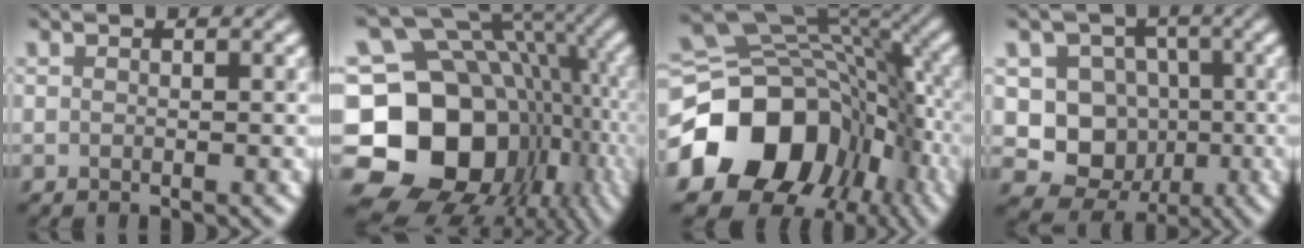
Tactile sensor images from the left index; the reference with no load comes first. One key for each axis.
{"total": 19.9, "fx": -4.7, "fy": 15.3, "fz": 11.8, "tx": -0.221, "ty": -0.010, "tz": -0.069}
{"total": 16.1, "fx": -5.4, "fy": 12.5, "fz": 8.6, "tx": -0.176, "ty": -0.032, "tz": -0.085}
{"total": 6.7, "fx": -0.6, "fy": 6.1, "fz": 2.7, "tx": -0.025, "ty": -0.011, "tz": -0.033}